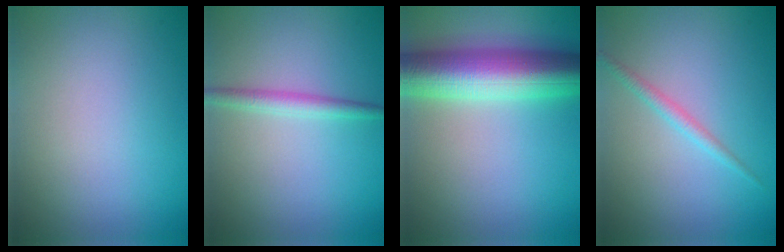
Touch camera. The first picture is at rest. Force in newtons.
{"total": 2.0, "press": 2.0, "slide": 0.0}
{"total": 10.1, "press": 10.1, "slide": 0.2}
{"total": 1.4, "press": 1.4, "slide": 0.0}